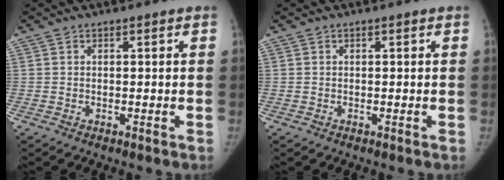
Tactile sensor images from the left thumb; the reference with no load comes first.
{"total": 0.0}